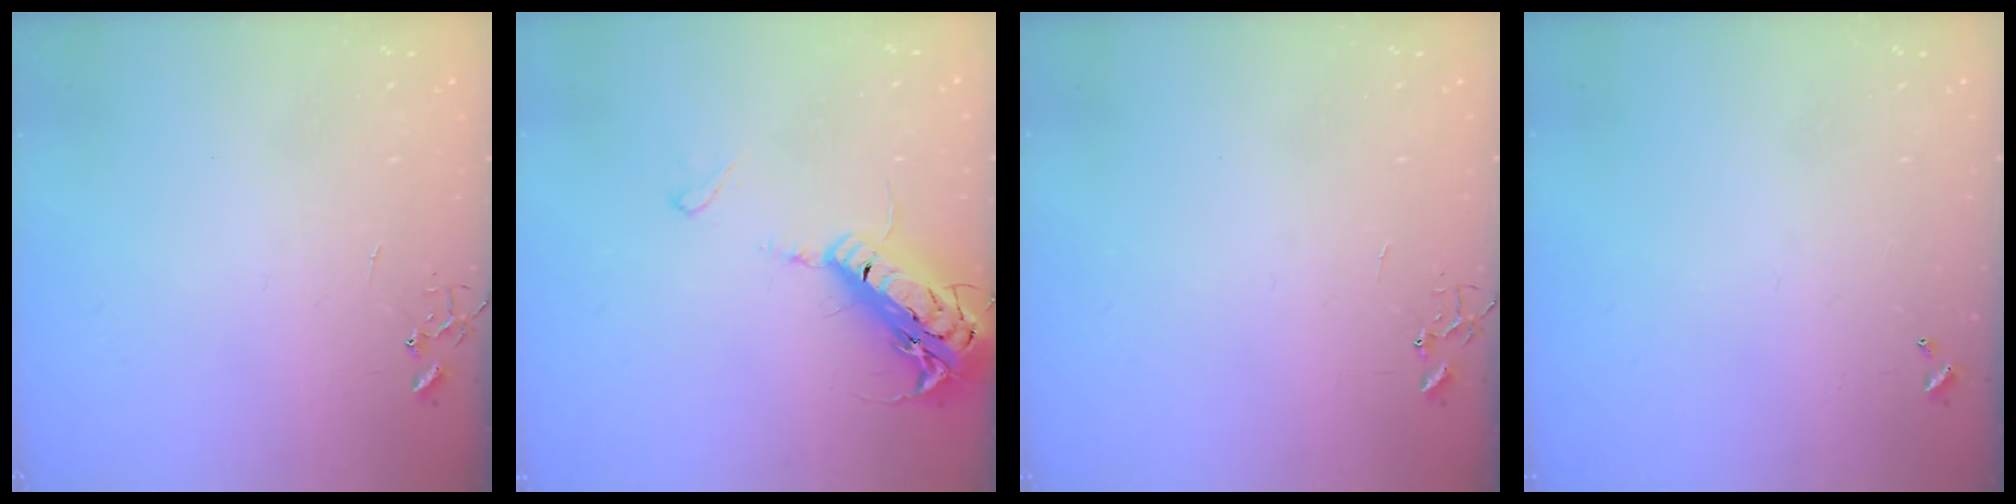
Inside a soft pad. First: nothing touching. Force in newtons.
{"total": 20.3, "press": 19.9, "slide": 3.9}
{"total": 0.0}
{"total": 0.0}